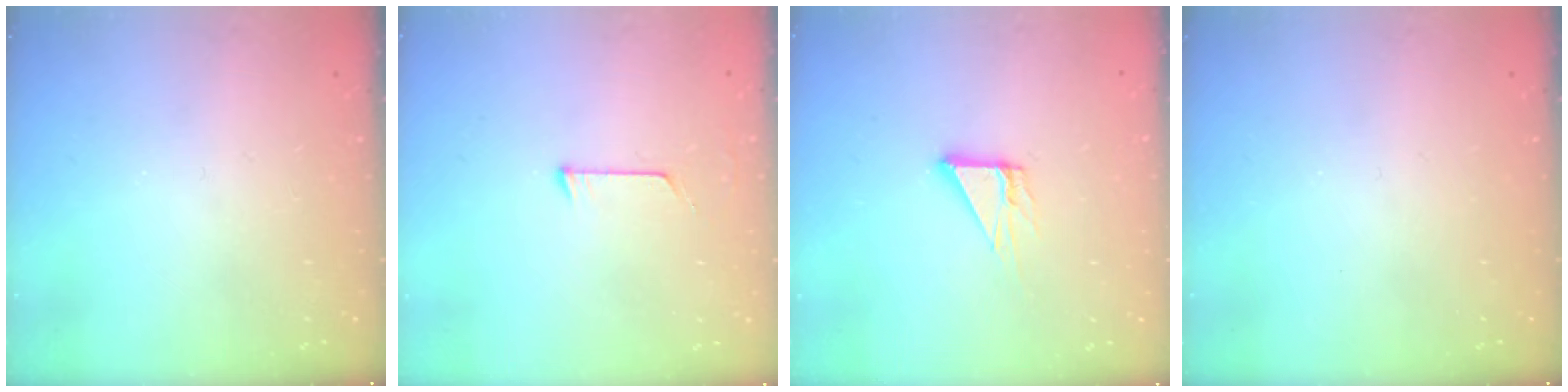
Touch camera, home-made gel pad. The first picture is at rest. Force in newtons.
{"total": 4.1, "press": 4.1, "slide": 0.3}
{"total": 4.8, "press": 4.8, "slide": 0.2}
{"total": 0.0}